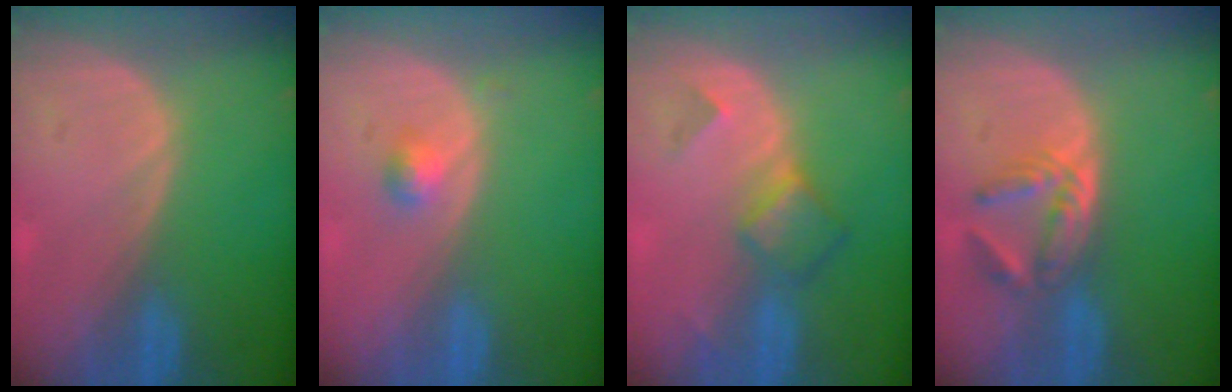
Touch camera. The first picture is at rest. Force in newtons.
{"total": 2.0, "press": 1.8, "slide": 0.8}
{"total": 5.0, "press": 4.4, "slide": 2.4}
{"total": 5.8, "press": 5.0, "slide": 2.9}